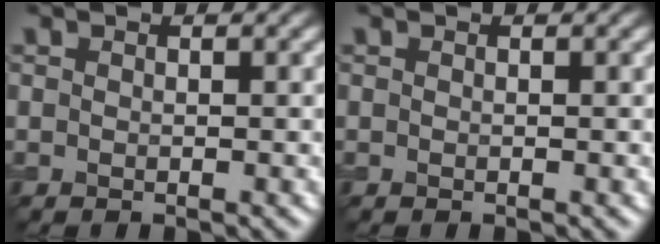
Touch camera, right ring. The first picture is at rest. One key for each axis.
{"total": 0.0}